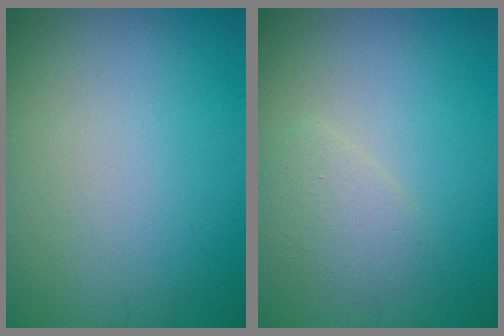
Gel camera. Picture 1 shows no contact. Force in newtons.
{"total": 1.9, "press": 1.9, "slide": 0.1}